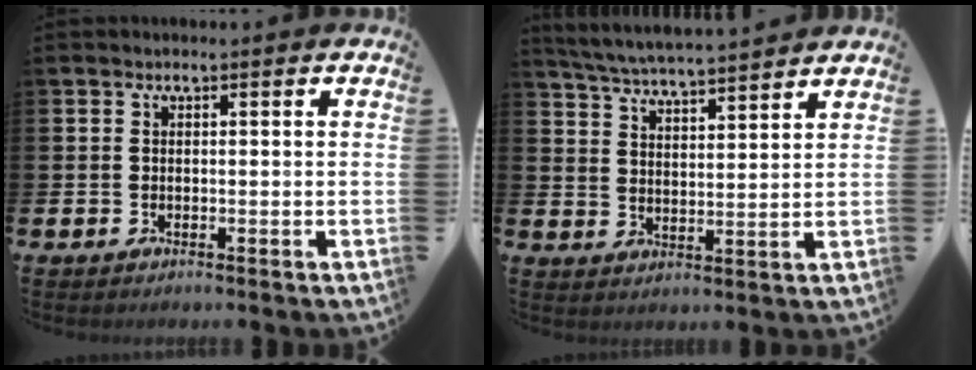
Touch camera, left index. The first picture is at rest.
{"total": 5.5, "force": [5.4, 0.0, 0.9], "torque": [-0.037, -0.037, 0.095]}